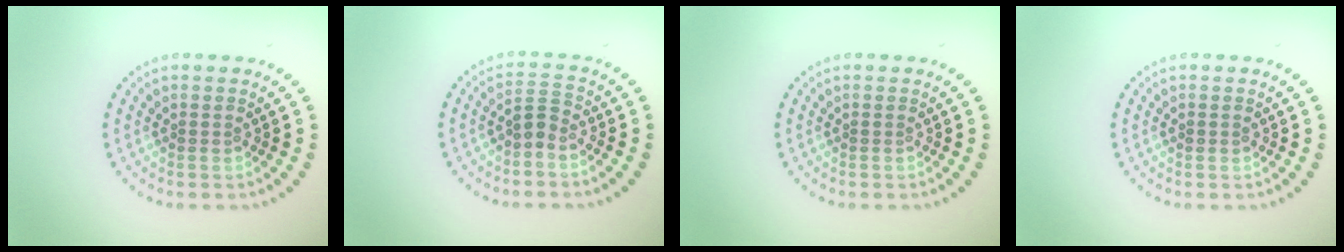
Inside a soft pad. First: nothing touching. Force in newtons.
{"total": 1.7, "press": 1.3, "slide": 1.1}
{"total": 0.0}
{"total": 0.7, "press": 0.7, "slide": 0.1}